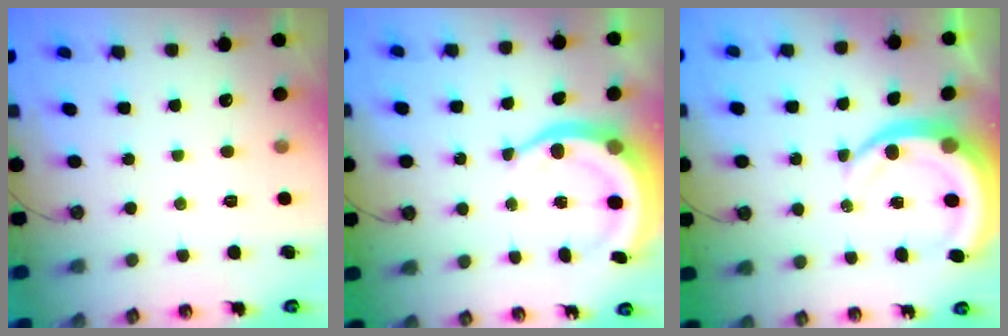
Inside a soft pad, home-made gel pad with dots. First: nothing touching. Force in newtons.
{"total": 11.1, "press": 10.9, "slide": 2.0}
{"total": 10.3, "press": 10.2, "slide": 1.2}